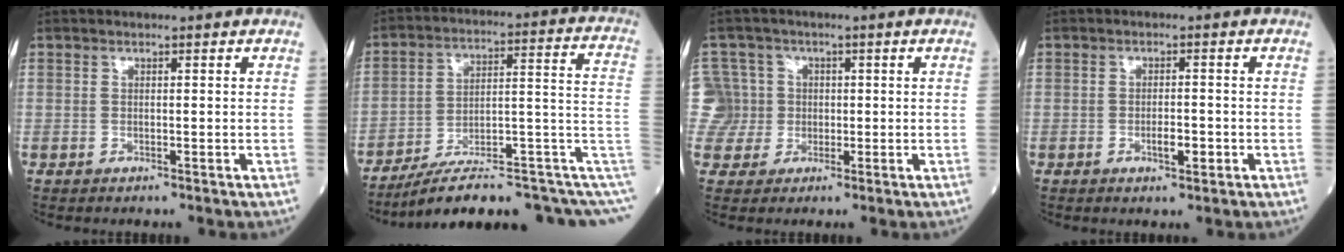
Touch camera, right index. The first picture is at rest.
{"total": 19.2, "force": [-10.8, 2.9, 15.6], "torque": [-0.145, 0.076, -0.150]}
{"total": 7.0, "force": [0.3, 7.0, -0.1], "torque": [0.001, 0.037, 0.013]}
{"total": 2.7, "force": [-0.9, 0.9, 2.4], "torque": [-0.037, 0.002, -0.012]}